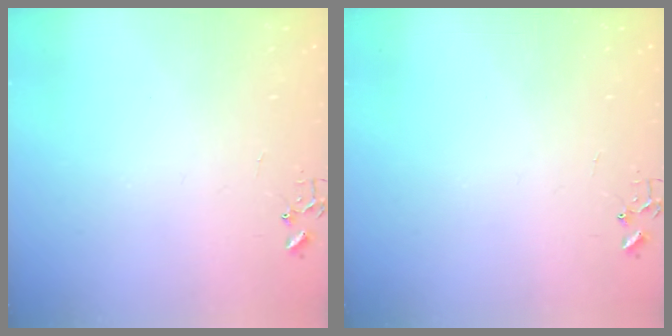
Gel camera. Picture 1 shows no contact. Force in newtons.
{"total": 0.0}